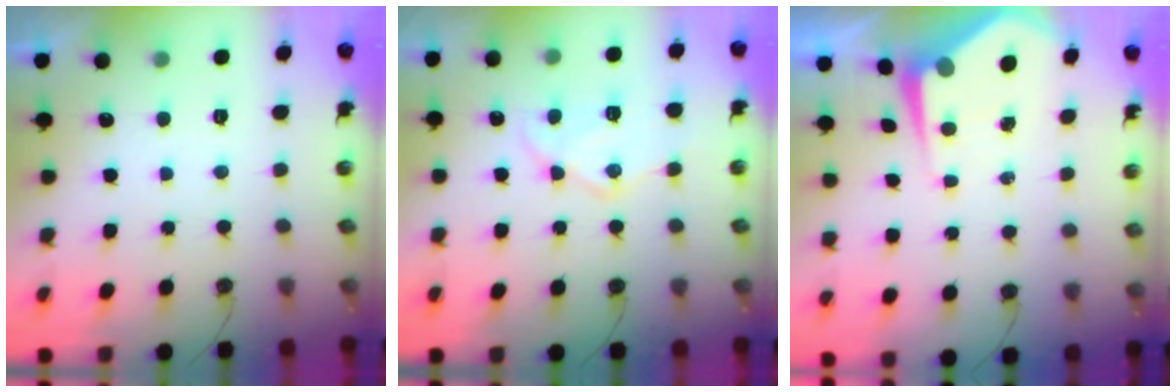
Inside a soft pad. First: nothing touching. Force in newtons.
{"total": 15.6, "press": 15.5, "slide": 1.3}
{"total": 5.9, "press": 5.9, "slide": 0.5}